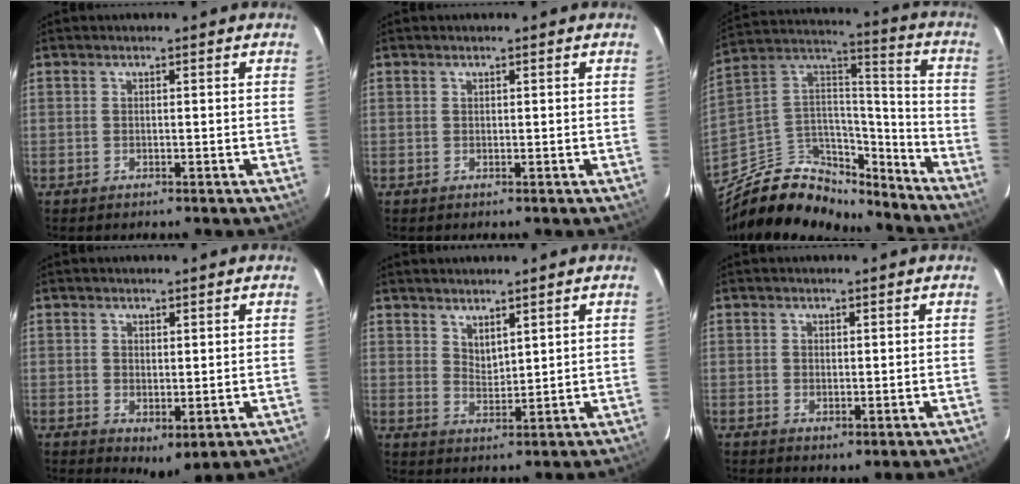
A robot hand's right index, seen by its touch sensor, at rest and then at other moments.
{"total": 0.0}
{"total": 19.8, "force": [-15.2, 10.0, 7.7], "torque": [-0.167, 0.061, -0.243]}
{"total": 3.2, "force": [1.0, 2.2, 2.2], "torque": [-0.035, -0.007, 0.020]}
{"total": 3.9, "force": [3.2, 1.4, 1.7], "torque": [-0.026, -0.004, 0.057]}
{"total": 1.4, "force": [0.5, 1.0, 0.8], "torque": [-0.015, -0.001, 0.008]}